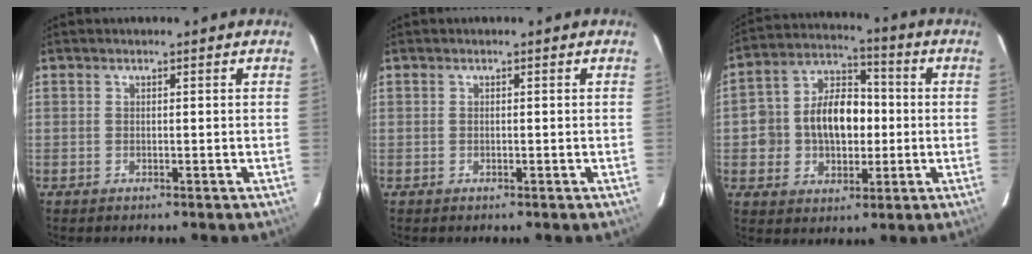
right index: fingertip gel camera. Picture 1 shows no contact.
{"total": 0.0}
{"total": 12.4, "force": [-0.7, 9.3, 8.2], "torque": [-0.166, 0.034, -0.007]}